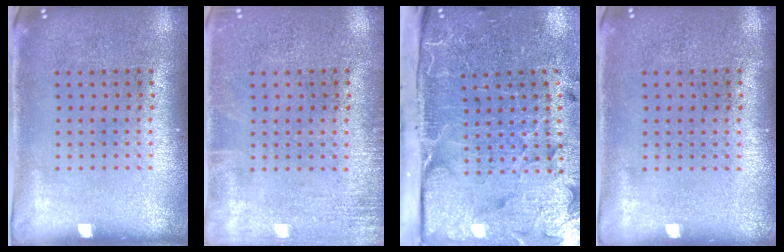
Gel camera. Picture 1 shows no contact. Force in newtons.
{"total": 1.5, "press": 1.5, "slide": 0.2}
{"total": 5.2, "press": 4.0, "slide": 3.3}
{"total": 0.0}